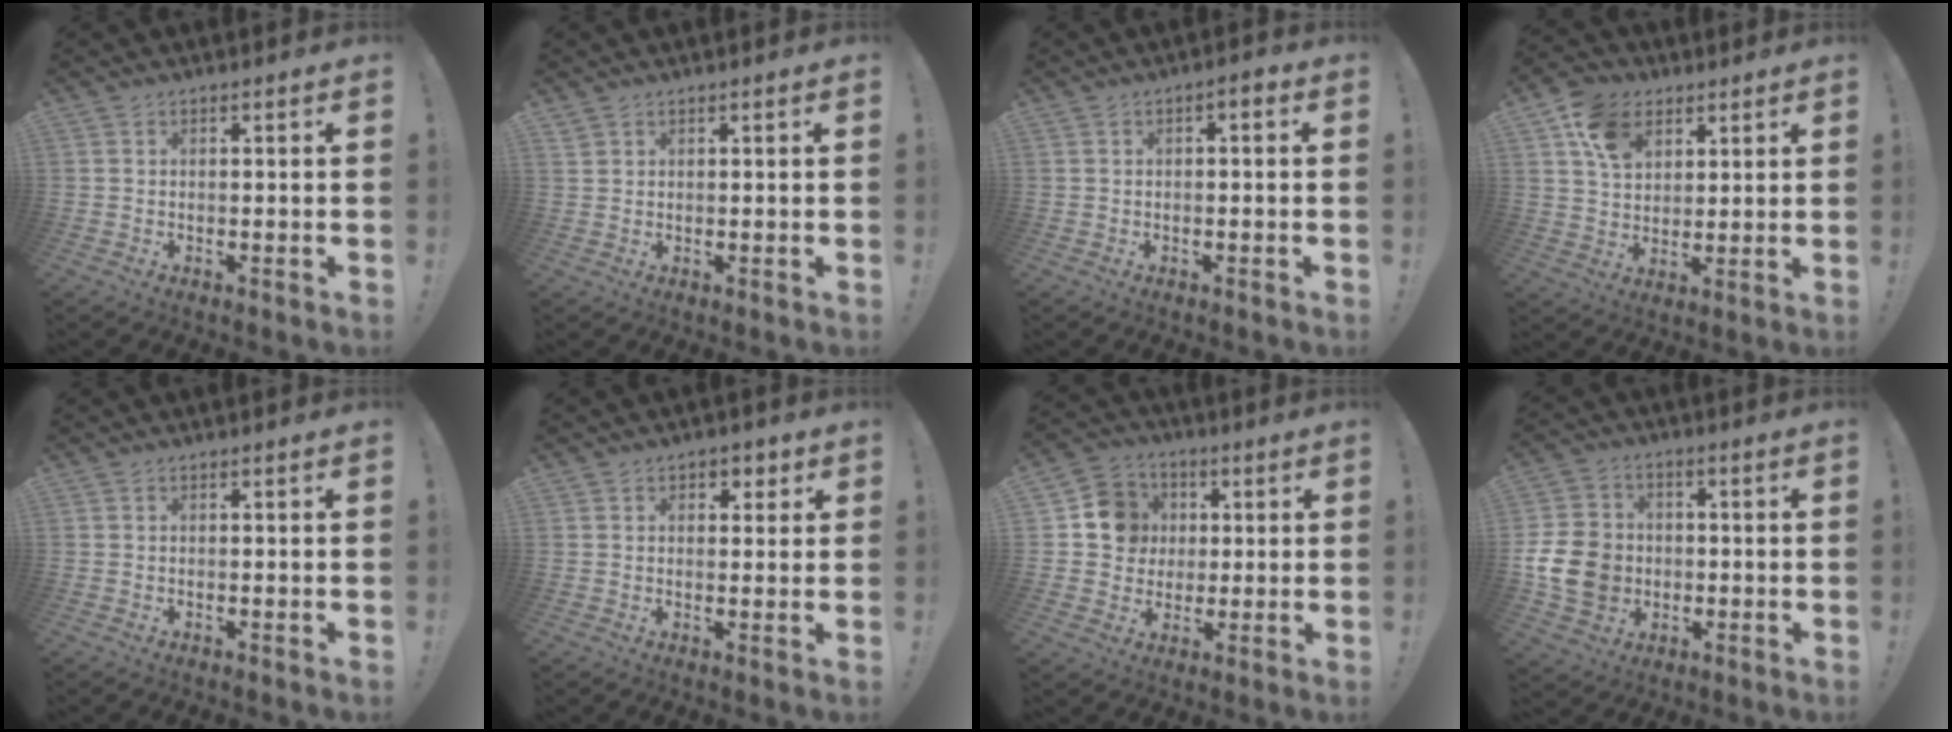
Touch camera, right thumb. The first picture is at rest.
{"total": 1.3, "force": [1.0, 0.8, 0.3], "torque": [-0.004, -0.003, 0.019]}
{"total": 2.0, "force": [-1.0, 0.7, 1.6], "torque": [-0.032, 0.014, -0.019]}
{"total": 11.4, "force": [5.6, 8.6, 4.9], "torque": [-0.071, -0.020, 0.109]}
{"total": 0.0}
{"total": 3.4, "force": [1.4, 2.8, 1.4], "torque": [-0.008, -0.003, 0.020]}
{"total": 11.1, "force": [1.5, 10.6, 2.9], "torque": [-0.027, 0.005, 0.036]}
{"total": 14.0, "force": [-2.8, 11.6, 7.2], "torque": [-0.129, 0.027, -0.042]}